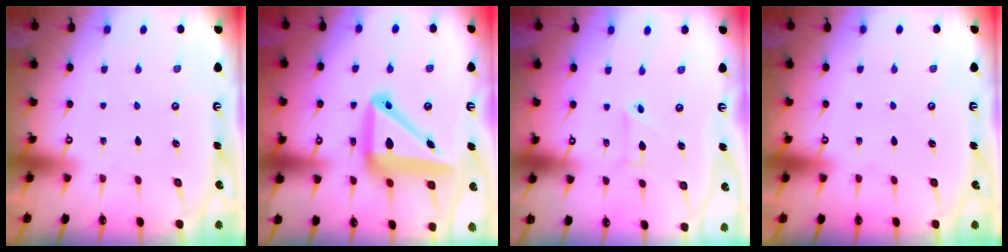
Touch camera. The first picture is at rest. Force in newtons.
{"total": 16.2, "press": 16.1, "slide": 1.9}
{"total": 3.1, "press": 3.1, "slide": 0.3}
{"total": 0.0}